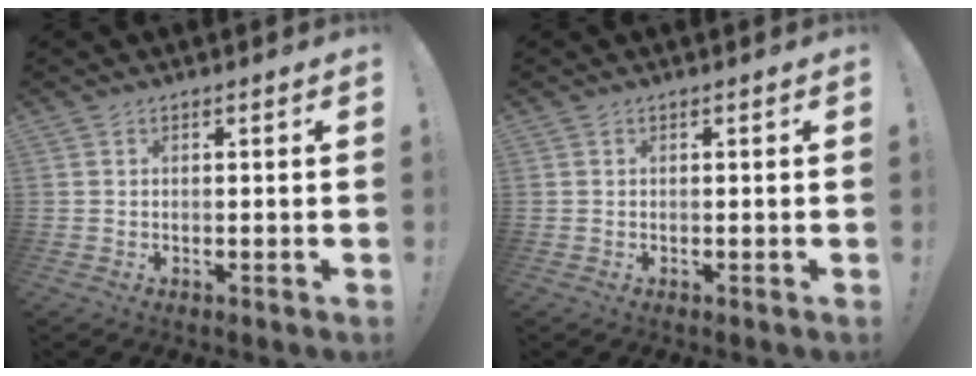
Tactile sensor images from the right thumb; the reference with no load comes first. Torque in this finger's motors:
{"motor_torque": [0.00, 0.00, 0.01, 0.07, 0.06]}